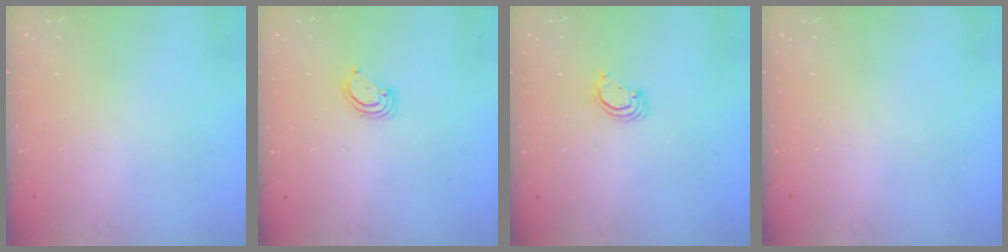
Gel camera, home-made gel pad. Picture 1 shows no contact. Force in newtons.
{"total": 3.2, "press": 3.2, "slide": 0.2}
{"total": 2.3, "press": 2.3, "slide": 0.3}
{"total": 0.0}